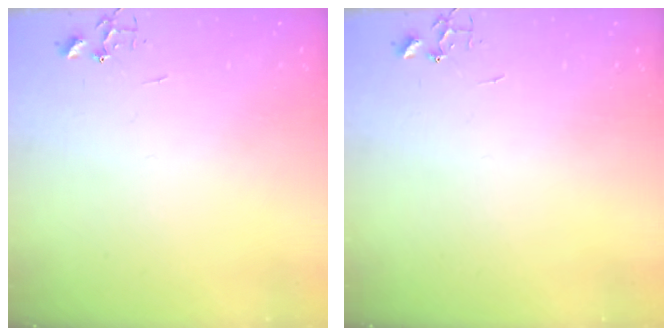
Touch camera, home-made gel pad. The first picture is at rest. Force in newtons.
{"total": 0.0}